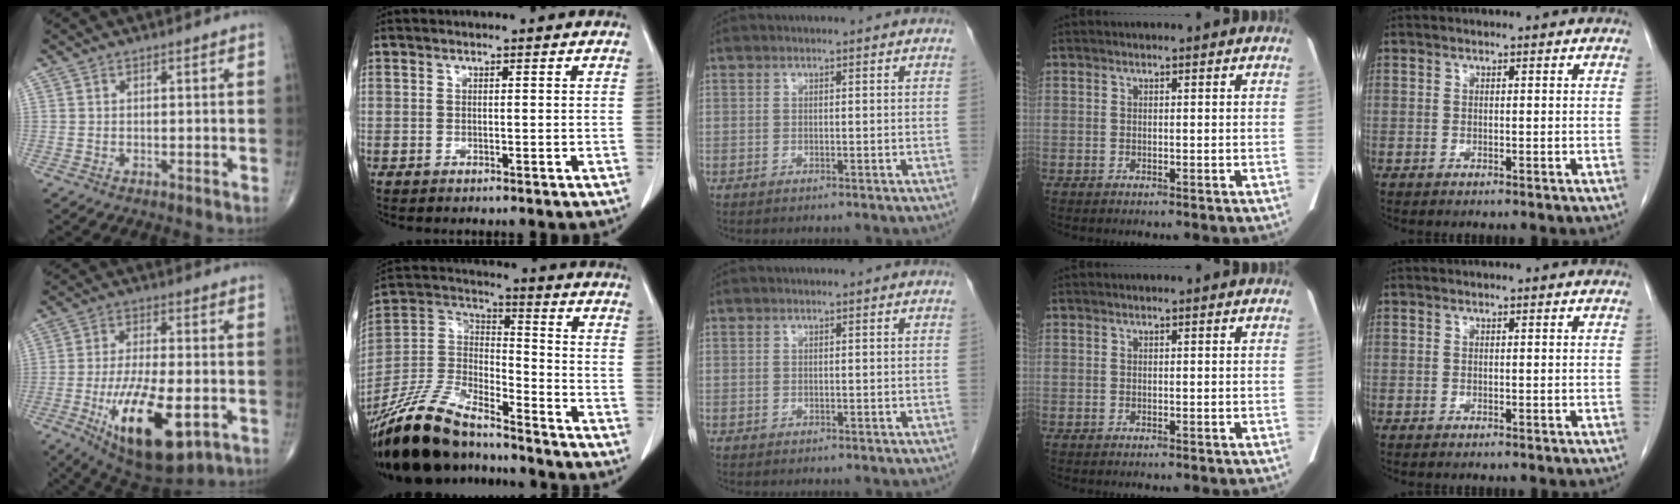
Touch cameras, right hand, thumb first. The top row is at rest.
{"thumb": {"total": 19.1, "force": [-6.3, 7.5, 16.4], "torque": [-0.284, -0.005, -0.086]}, "index": {"total": 20.4, "force": [-17.3, 5.1, 9.6], "torque": [-0.221, -0.011, -0.321]}}